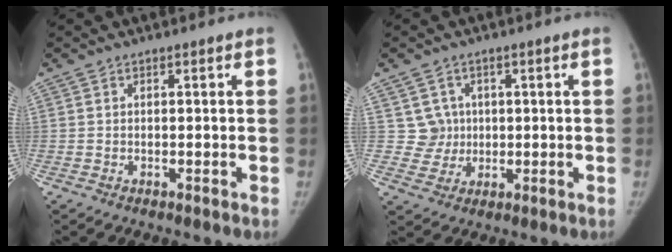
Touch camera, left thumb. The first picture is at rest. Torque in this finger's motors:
{"motor_torque": [-0.06, -0.06, -0.15, 0.12, -0.03]}